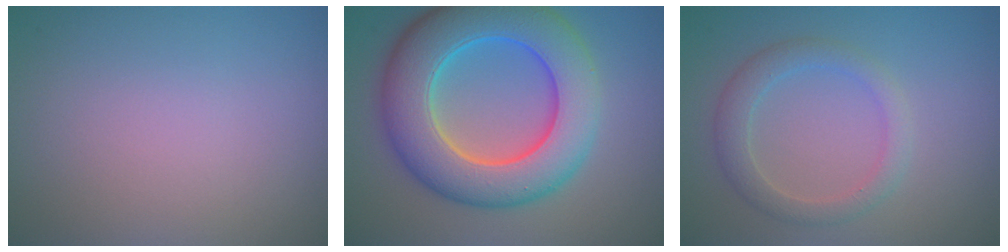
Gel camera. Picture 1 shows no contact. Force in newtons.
{"total": 10.8, "press": 10.7, "slide": 0.7}
{"total": 2.8, "press": 2.8, "slide": 0.1}